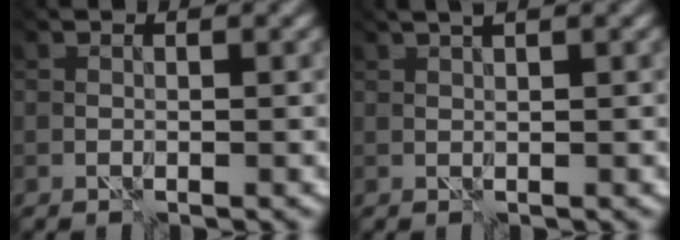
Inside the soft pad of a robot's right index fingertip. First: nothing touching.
{"total": 1.3, "force": [1.2, -0.4, 0.4], "torque": [0.001, 0.006, 0.019]}